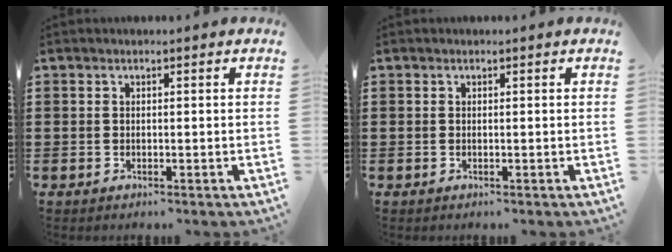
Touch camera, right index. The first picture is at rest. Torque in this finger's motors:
{"motor_torque": [-0.01, 0.01, 0.00, 0.00]}